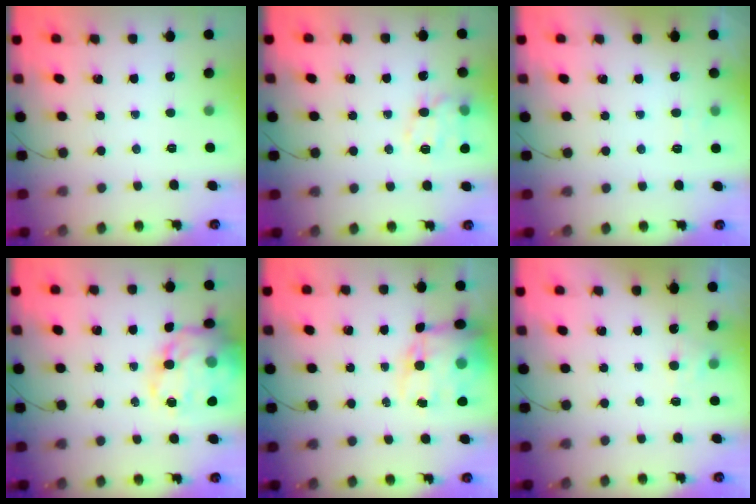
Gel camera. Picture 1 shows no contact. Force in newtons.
{"total": 12.9, "press": 12.9, "slide": 1.0}
{"total": 3.6, "press": 3.0, "slide": 2.0}
{"total": 21.5, "press": 21.2, "slide": 3.6}
{"total": 16.1, "press": 15.6, "slide": 3.6}
{"total": 4.3, "press": 4.1, "slide": 1.3}